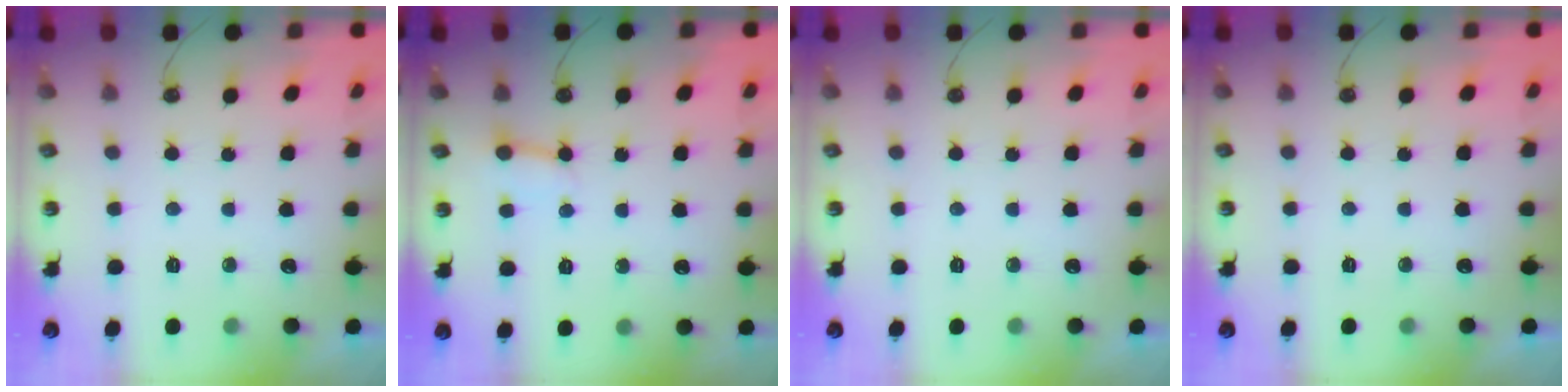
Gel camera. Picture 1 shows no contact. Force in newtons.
{"total": 2.7, "press": 2.7, "slide": 0.1}
{"total": 0.0}
{"total": 0.0}